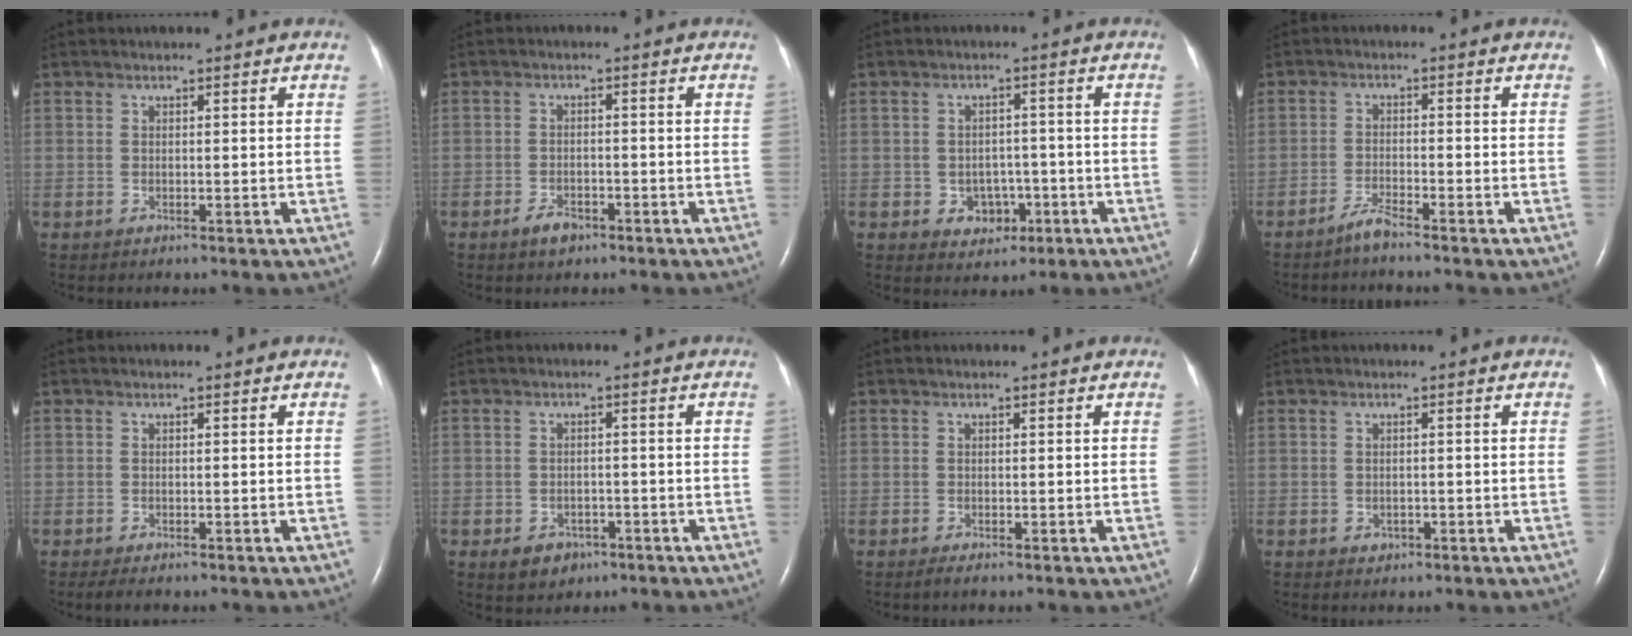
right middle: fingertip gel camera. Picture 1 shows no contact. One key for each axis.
{"total": 2.9, "fx": -2.0, "fy": 1.5, "fz": 1.5, "tx": -0.033, "ty": 0.001, "tz": -0.029}
{"total": 4.4, "fx": -1.6, "fy": 3.6, "fz": 2.0, "tx": -0.023, "ty": 0.012, "tz": -0.013}
{"total": 2.6, "fx": -2.3, "fy": -0.3, "fz": 1.1, "tx": -0.031, "ty": -0.006, "tz": -0.047}
{"total": 1.8, "fx": -1.4, "fy": 0.5, "fz": 1.1, "tx": -0.023, "ty": -0.006, "tz": -0.018}
{"total": 3.9, "fx": -2.2, "fy": 2.8, "fz": 1.5, "tx": -0.024, "ty": 0.004, "tz": -0.022}
{"total": 0.8, "fx": -0.6, "fy": -0.1, "fz": 0.5, "tx": -0.014, "ty": -0.003, "tz": -0.011}
{"total": 1.0, "fx": -0.5, "fy": 0.8, "fz": 0.4, "tx": -0.006, "ty": 0.002, "tz": -0.004}